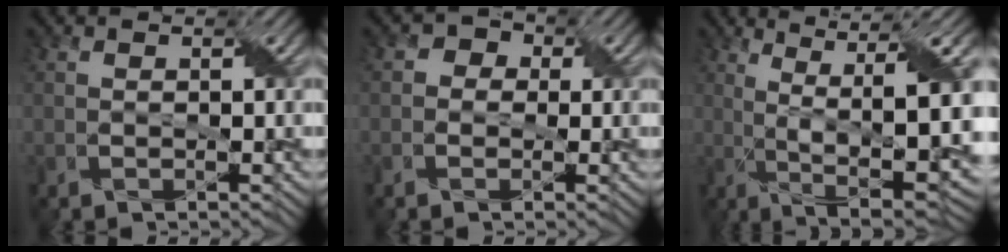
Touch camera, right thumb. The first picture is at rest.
{"total": 2.5, "force": [0.0, 2.5, 0.7], "torque": [-0.004, 0.011, -0.014]}
{"total": 12.9, "force": [1.8, 3.1, 12.4], "torque": [-0.210, 0.018, 0.053]}